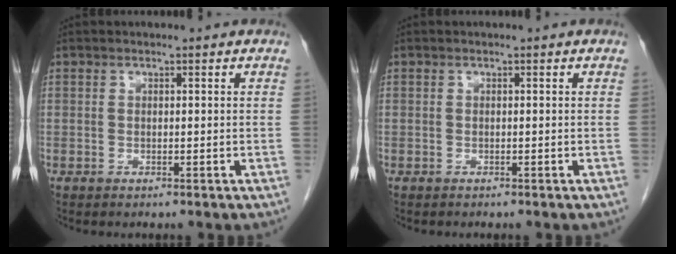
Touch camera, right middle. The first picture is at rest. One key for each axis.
{"total": 0.0}